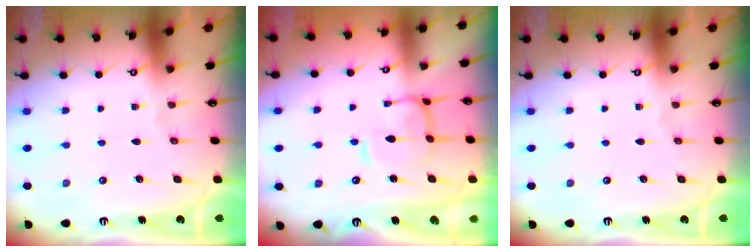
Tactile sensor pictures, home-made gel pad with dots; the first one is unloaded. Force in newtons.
{"total": 3.7, "press": 3.7, "slide": 0.5}
{"total": 0.0}